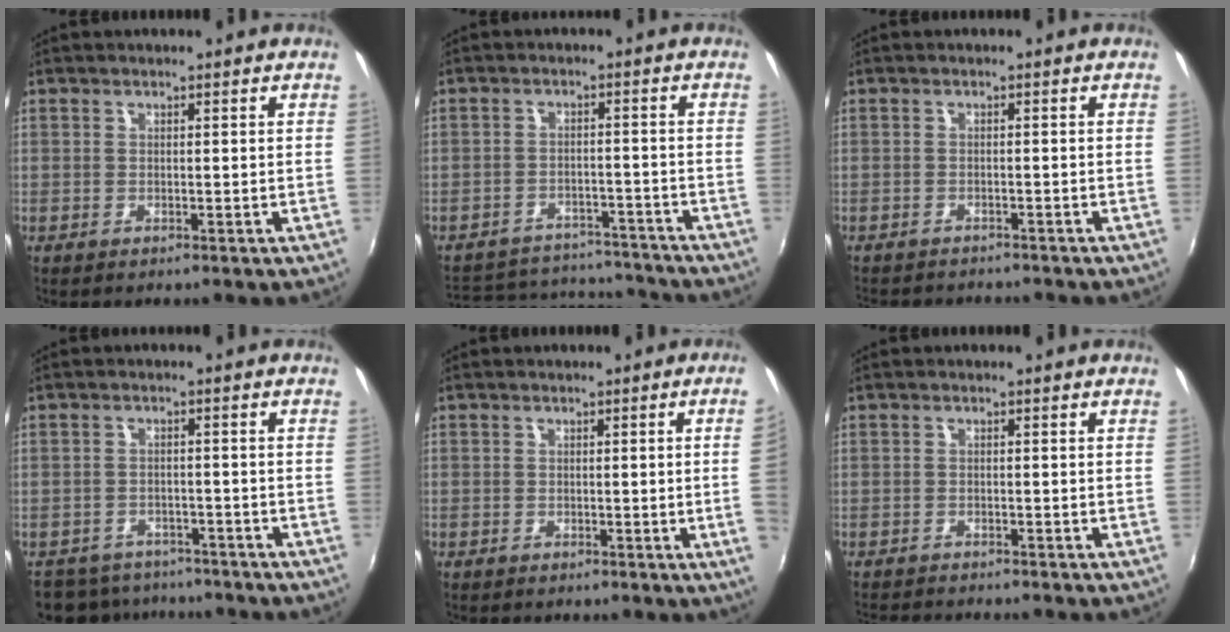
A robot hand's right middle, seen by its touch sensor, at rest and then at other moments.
{"total": 16.0, "force": [-13.8, 6.5, 4.7], "torque": [-0.116, 0.032, -0.173]}
{"total": 5.7, "force": [-5.3, 1.4, 1.6], "torque": [-0.045, -0.015, -0.079]}
{"total": 10.5, "force": [-9.1, 4.5, 2.4], "torque": [-0.067, 0.003, -0.132]}
{"total": 3.3, "force": [-0.1, -1.9, 2.7], "torque": [-0.047, -0.013, 0.006]}
{"total": 4.4, "force": [-4.3, 0.1, 1.2], "torque": [-0.036, -0.016, -0.075]}